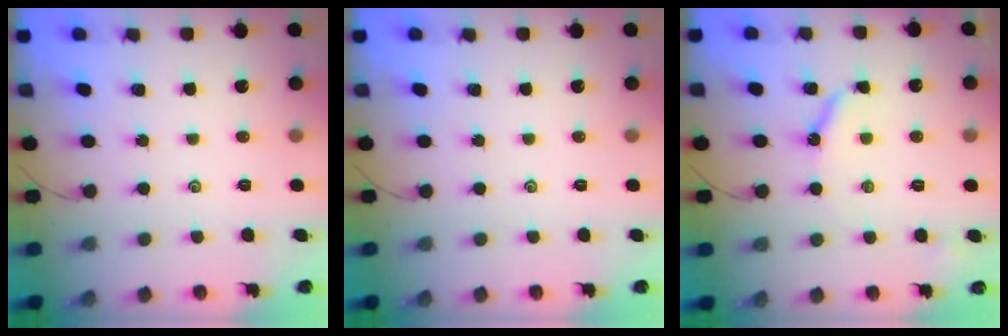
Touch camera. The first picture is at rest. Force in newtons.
{"total": 0.0}
{"total": 6.2, "press": 6.2, "slide": 0.4}